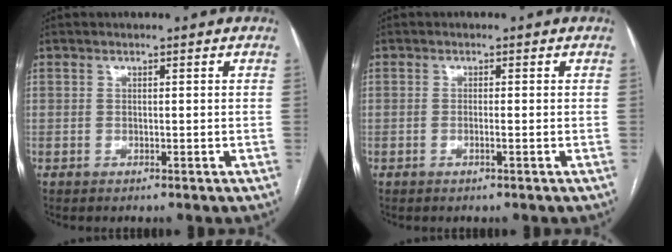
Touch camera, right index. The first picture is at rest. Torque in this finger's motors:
{"motor_torque": [-0.35, 0.21, -0.02, 0.00]}